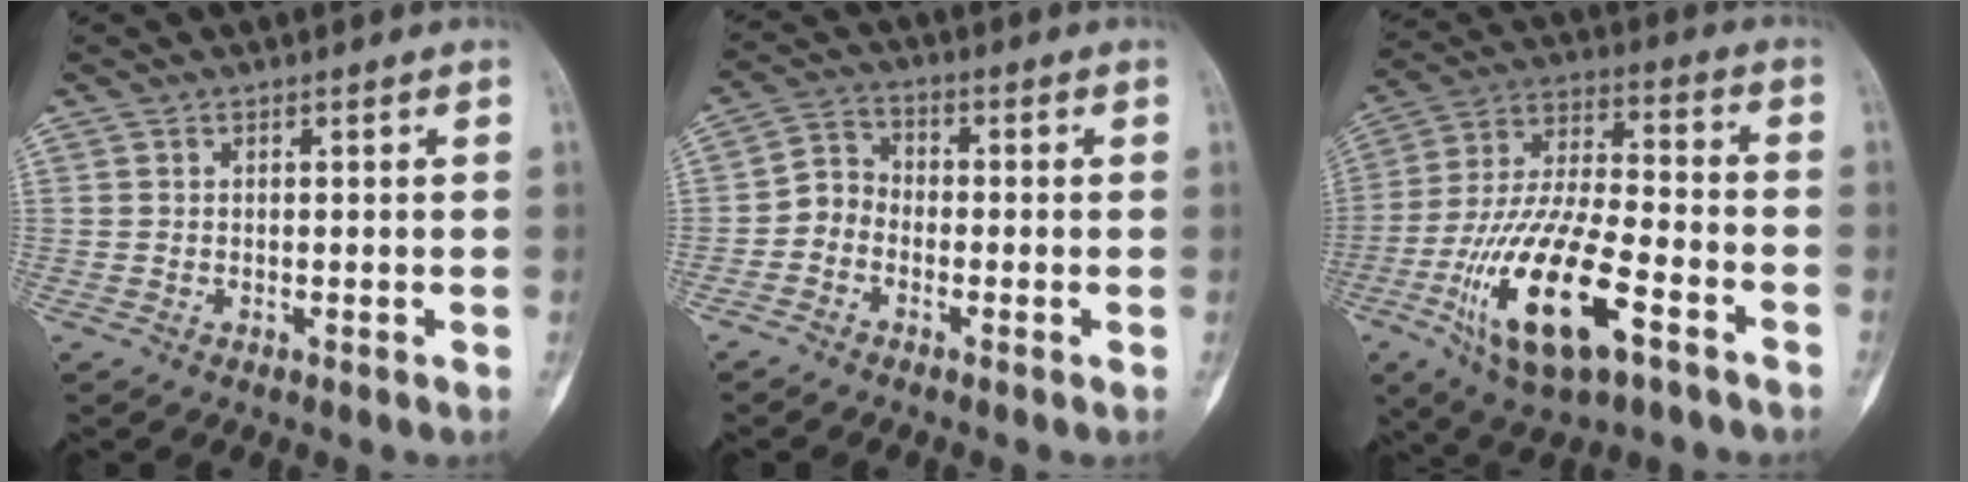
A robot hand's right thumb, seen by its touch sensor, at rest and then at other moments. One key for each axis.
{"total": 4.4, "fx": -1.9, "fy": 3.5, "fz": 1.8, "tx": -0.009, "ty": 0.018, "tz": -0.053}
{"total": 21.2, "fx": -9.2, "fy": 7.7, "fz": 17.4, "tx": -0.347, "ty": 0.041, "tz": -0.158}